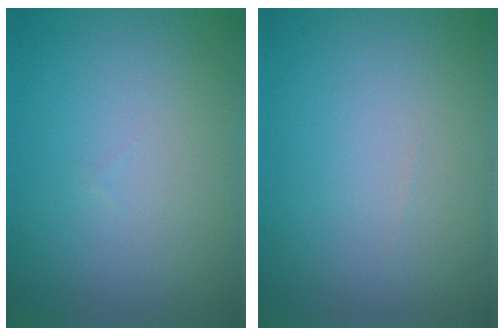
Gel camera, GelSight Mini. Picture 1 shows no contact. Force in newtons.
{"total": 0.0}